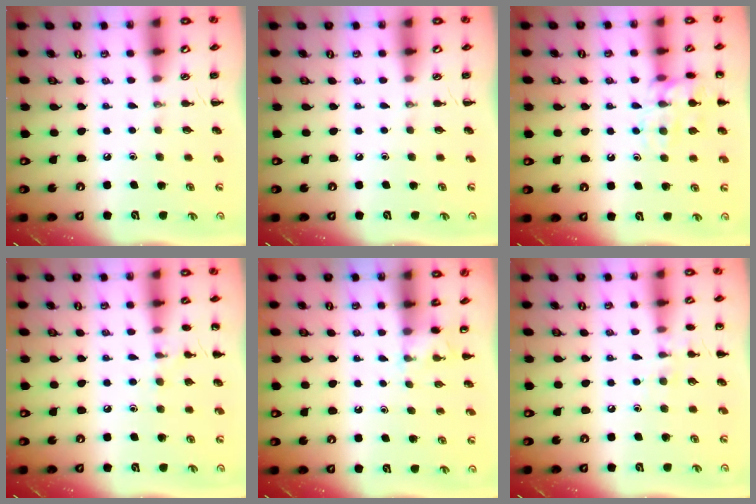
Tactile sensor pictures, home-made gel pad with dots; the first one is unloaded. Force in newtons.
{"total": 0.0}
{"total": 13.7, "press": 13.7, "slide": 0.8}
{"total": 7.0, "press": 6.8, "slide": 1.8}
{"total": 2.6, "press": 2.4, "slide": 1.0}
{"total": 6.7, "press": 6.4, "slide": 2.0}